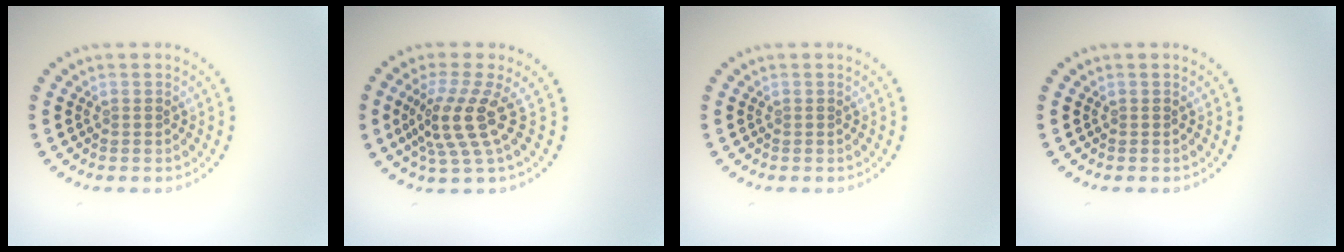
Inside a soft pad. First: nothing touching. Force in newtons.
{"total": 4.3, "press": 3.1, "slide": 3.0}
{"total": 0.0}
{"total": 0.0}